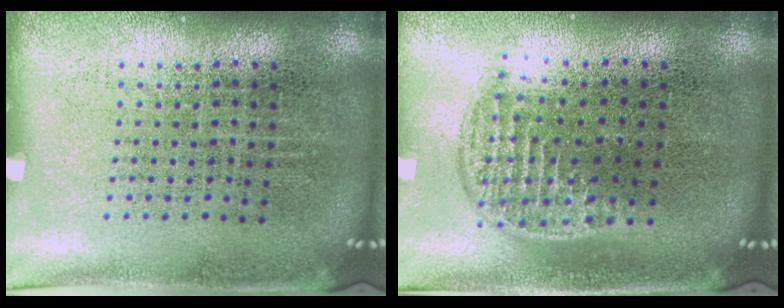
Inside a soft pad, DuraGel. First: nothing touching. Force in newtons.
{"total": 1.2, "press": 1.0, "slide": 0.7}